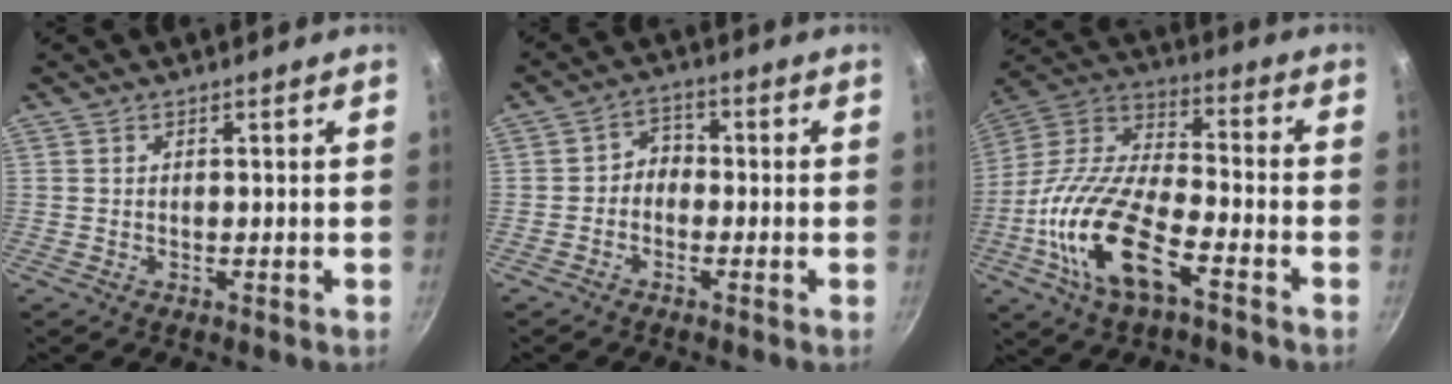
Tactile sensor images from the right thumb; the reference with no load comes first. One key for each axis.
{"total": 3.2, "fx": -1.2, "fy": 2.6, "fz": 1.6, "tx": -0.009, "ty": 0.023, "tz": -0.031}
{"total": 19.5, "fx": -8.0, "fy": 8.2, "fz": 15.7, "tx": -0.298, "ty": 0.042, "tz": -0.170}